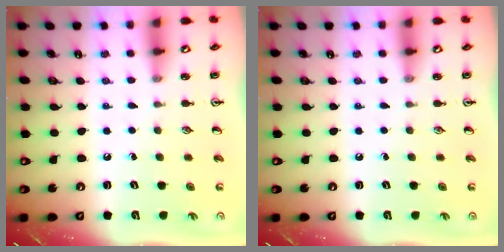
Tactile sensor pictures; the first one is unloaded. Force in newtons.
{"total": 0.0}